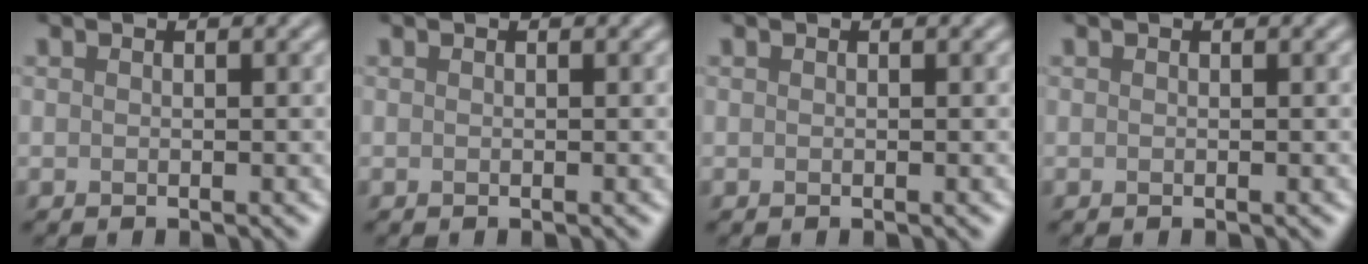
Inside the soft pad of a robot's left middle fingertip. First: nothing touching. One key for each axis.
{"total": 0.0}
{"total": 0.0}
{"total": 0.0}